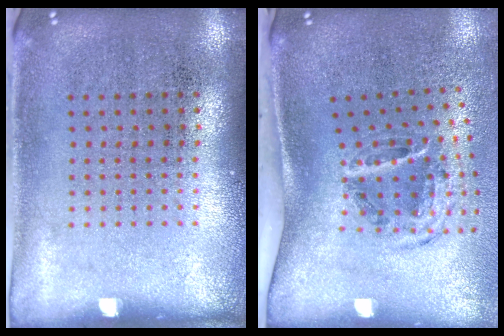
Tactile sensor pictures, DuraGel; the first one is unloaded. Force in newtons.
{"total": 2.1, "press": 1.2, "slide": 1.7}